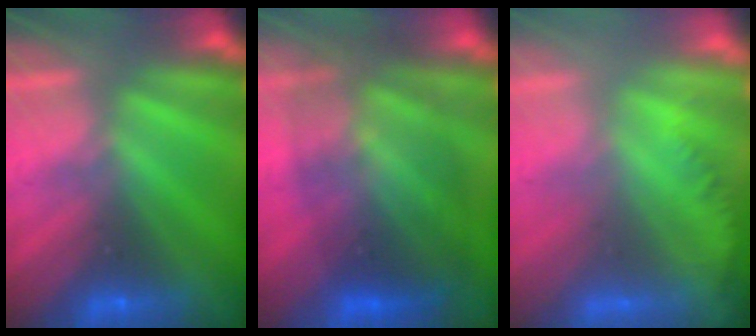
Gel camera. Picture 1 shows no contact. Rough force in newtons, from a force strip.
{"total": 9.4}
{"total": 1.3}